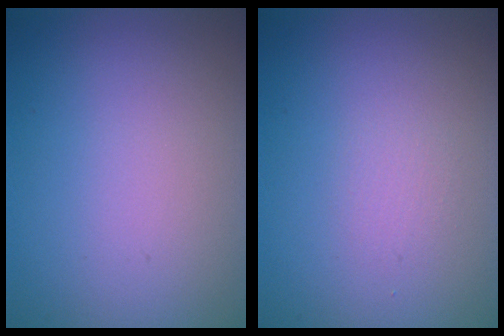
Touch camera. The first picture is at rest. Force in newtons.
{"total": 0.7, "press": 0.7, "slide": 0.1}